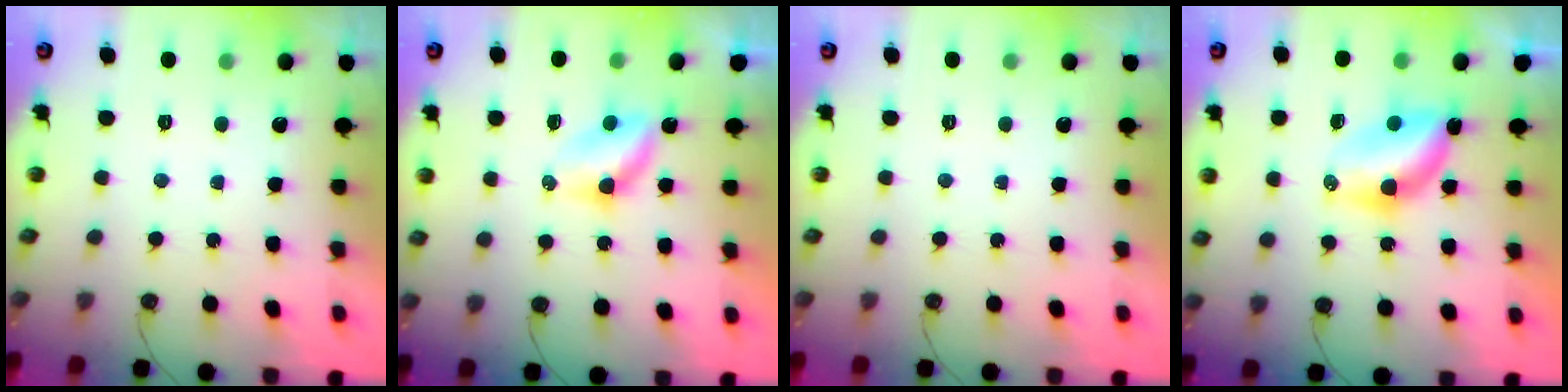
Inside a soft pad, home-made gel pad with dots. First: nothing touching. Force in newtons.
{"total": 4.3, "press": 4.2, "slide": 0.5}
{"total": 0.0}
{"total": 7.7, "press": 7.2, "slide": 2.7}